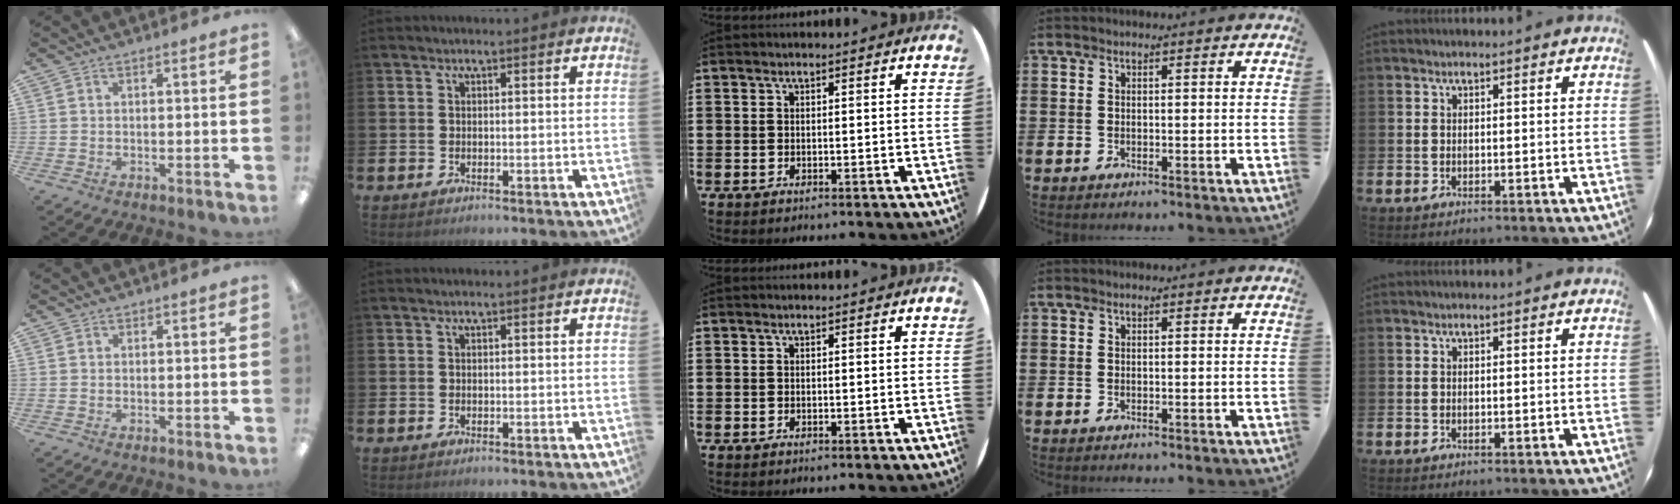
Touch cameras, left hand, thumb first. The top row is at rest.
{}